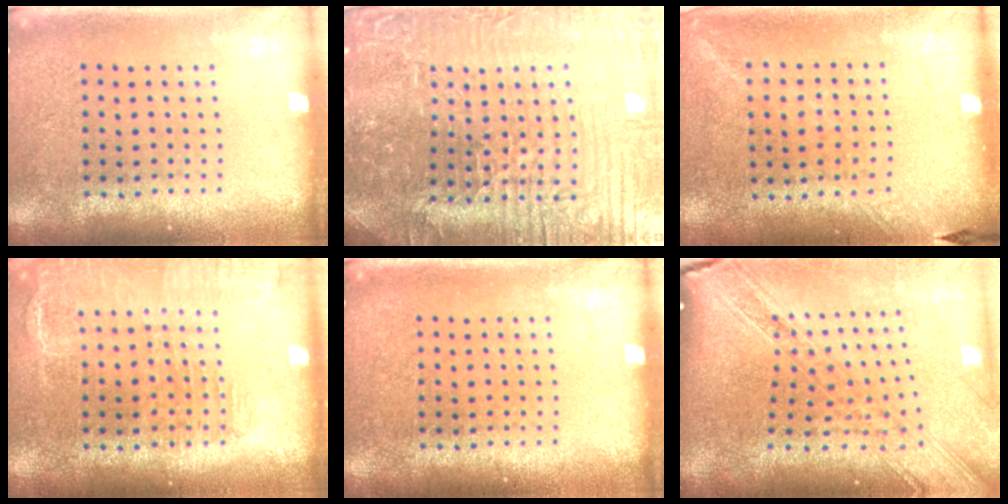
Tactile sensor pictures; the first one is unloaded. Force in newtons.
{"total": 5.6, "press": 5.4, "slide": 1.6}
{"total": 1.3, "press": 1.0, "slide": 0.9}
{"total": 1.6, "press": 1.5, "slide": 0.5}
{"total": 0.0}
{"total": 2.5, "press": 2.1, "slide": 1.4}